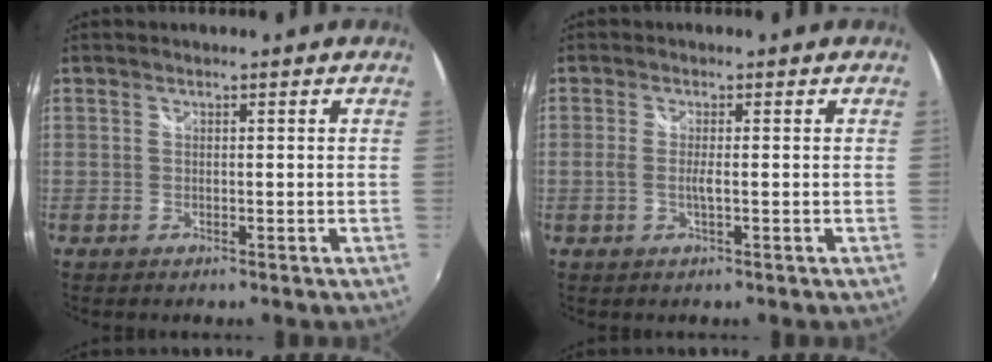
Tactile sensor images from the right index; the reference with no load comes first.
{"total": 1.7, "force": [-0.4, -0.3, 1.7], "torque": [-0.032, -0.003, -0.009]}